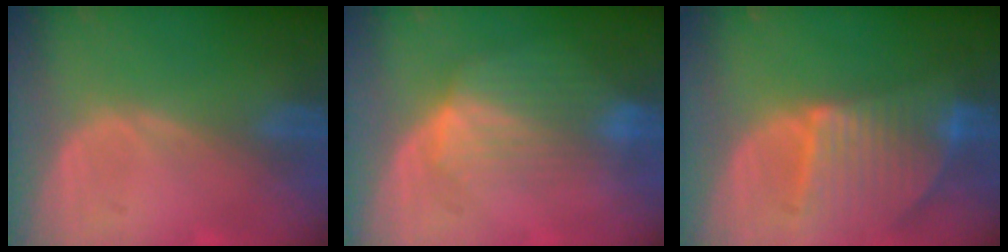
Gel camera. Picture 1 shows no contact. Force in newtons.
{"total": 7.2, "press": 6.5, "slide": 3.0}
{"total": 9.4, "press": 8.2, "slide": 4.7}